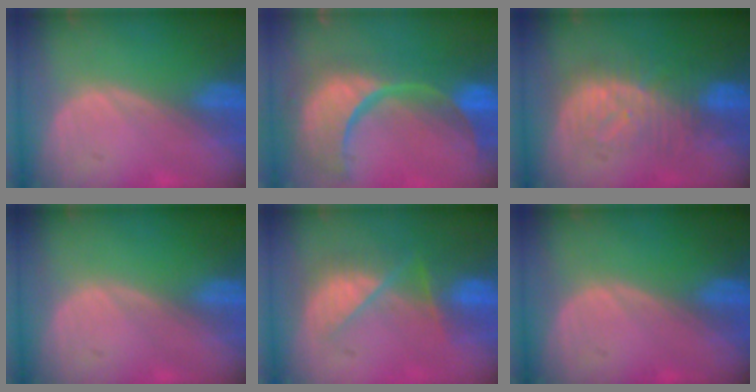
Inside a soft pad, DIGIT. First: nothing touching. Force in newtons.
{"total": 15.0, "press": 11.9, "slide": 9.2}
{"total": 8.3, "press": 8.2, "slide": 1.5}
{"total": 0.0}
{"total": 7.1, "press": 7.0, "slide": 1.3}
{"total": 0.0}